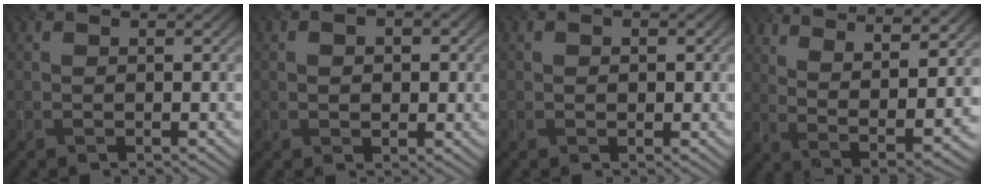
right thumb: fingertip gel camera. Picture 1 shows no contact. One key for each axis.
{"total": 2.7, "fx": 0.1, "fy": 1.7, "fz": 2.1, "tx": -0.033, "ty": -0.003, "tz": 0.003}
{"total": 1.0, "fx": 0.0, "fy": 0.8, "fz": 0.6, "tx": -0.009, "ty": -0.004, "tz": 0.001}
{"total": 13.4, "fx": 7.5, "fy": 4.2, "fz": 10.3, "tx": -0.184, "ty": 0.013, "tz": 0.117}